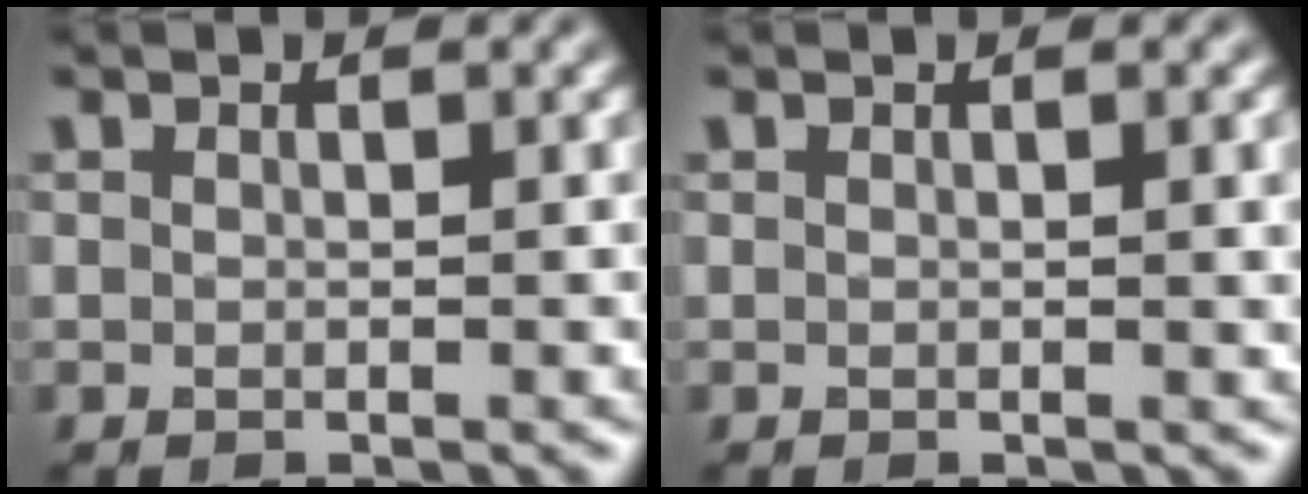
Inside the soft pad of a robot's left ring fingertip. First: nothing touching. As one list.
[{"total": 1.7, "force": [0.2, 0.5, 1.6], "torque": [-0.015, 0.003, 0.001]}]